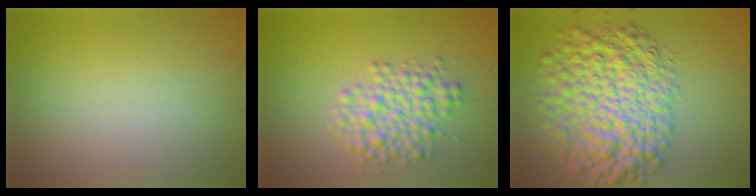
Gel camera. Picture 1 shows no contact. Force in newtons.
{"total": 4.4, "press": 4.3, "slide": 0.2}
{"total": 9.8, "press": 9.8, "slide": 0.3}